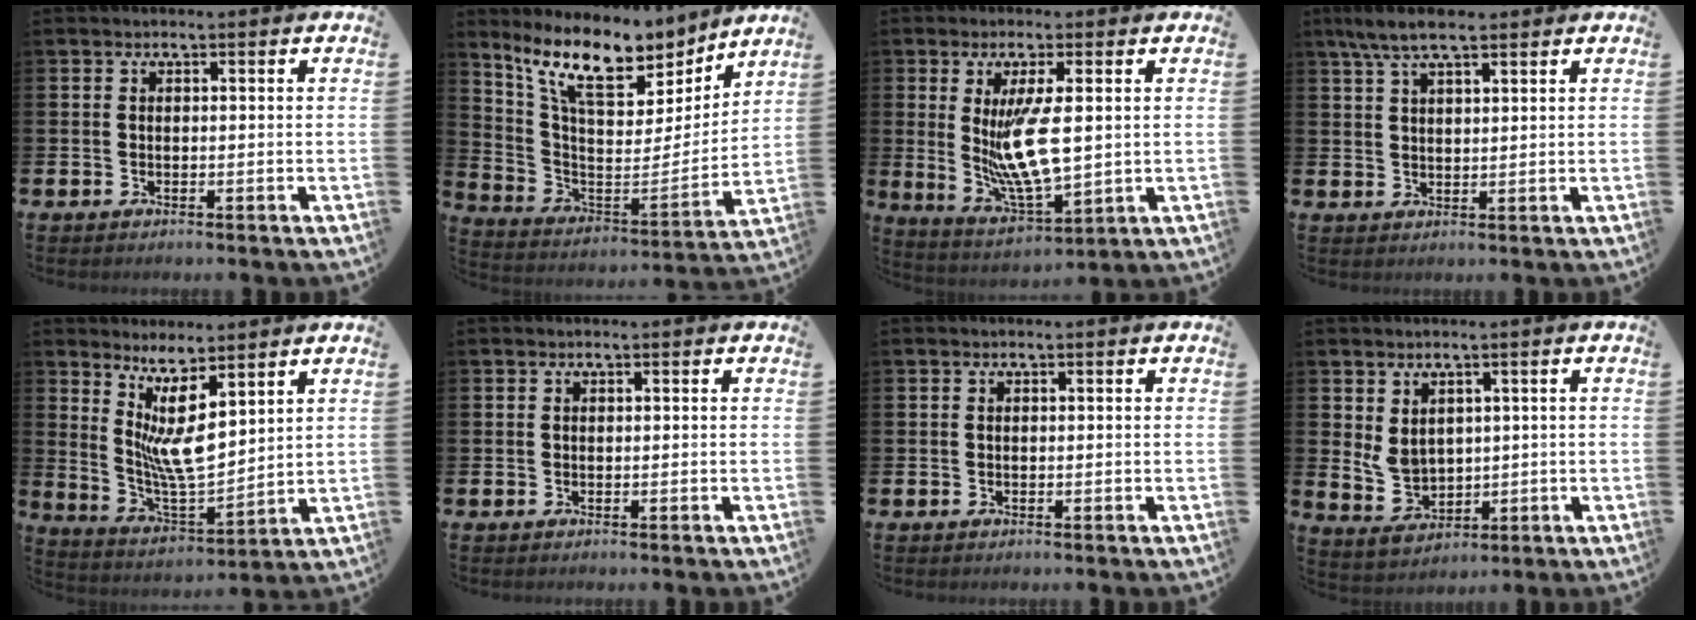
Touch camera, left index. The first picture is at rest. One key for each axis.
{"total": 12.6, "fx": 10.4, "fy": 4.4, "fz": 5.7, "tx": -0.146, "ty": -0.061, "tz": 0.185}
{"total": 8.7, "fx": 1.6, "fy": 2.5, "fz": 8.1, "tx": -0.172, "ty": -0.011, "tz": 0.022}
{"total": 6.0, "fx": 4.6, "fy": 1.7, "fz": 3.6, "tx": -0.078, "ty": -0.006, "tz": 0.082}
{"total": 7.1, "fx": 4.3, "fy": 1.8, "fz": 5.3, "tx": -0.110, "ty": -0.032, "tz": 0.074}
{"total": 0.0}
{"total": 0.0}
{"total": 4.3, "fx": 1.9, "fy": 3.3, "fz": 2.1, "tx": -0.036, "ty": -0.005, "tz": 0.034}